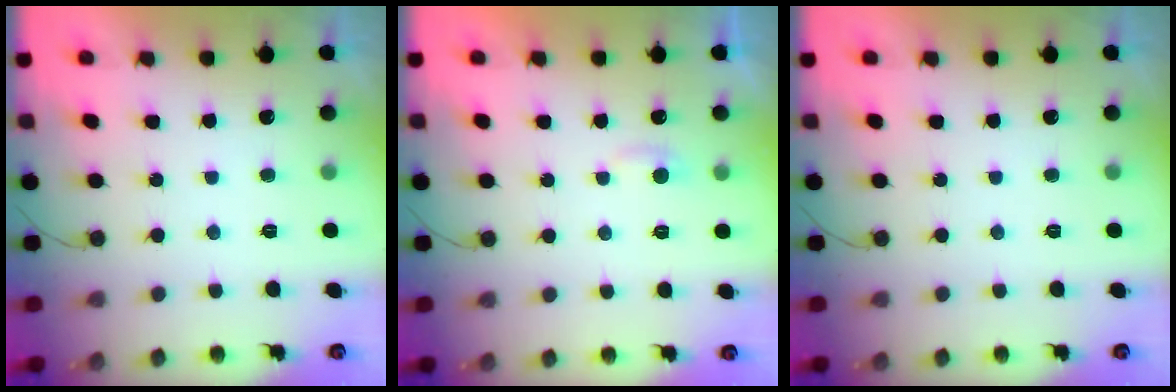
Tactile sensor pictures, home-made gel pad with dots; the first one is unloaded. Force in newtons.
{"total": 2.7, "press": 2.7, "slide": 0.2}
{"total": 0.0}